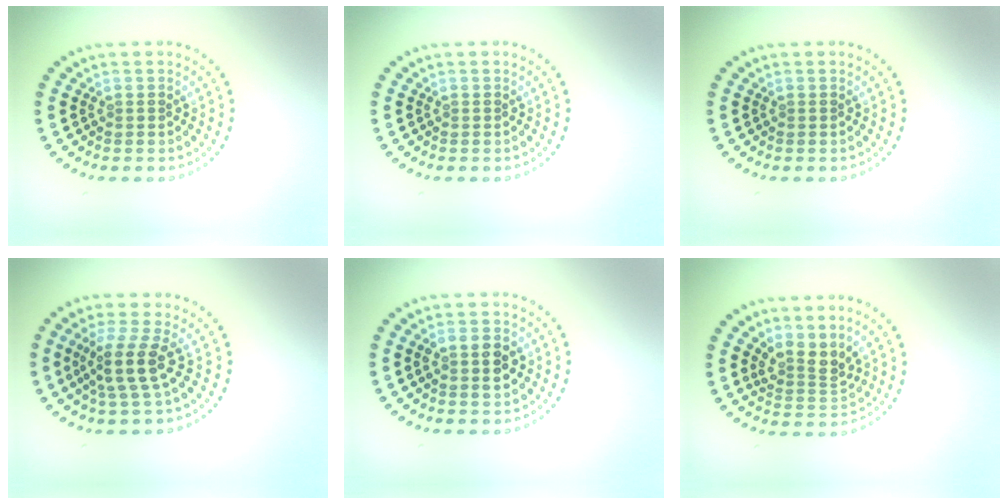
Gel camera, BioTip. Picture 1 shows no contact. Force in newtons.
{"total": 0.0}
{"total": 0.0}
{"total": 3.6, "press": 2.8, "slide": 2.3}
{"total": 2.5, "press": 2.5, "slide": 0.3}
{"total": 2.8, "press": 2.0, "slide": 1.9}